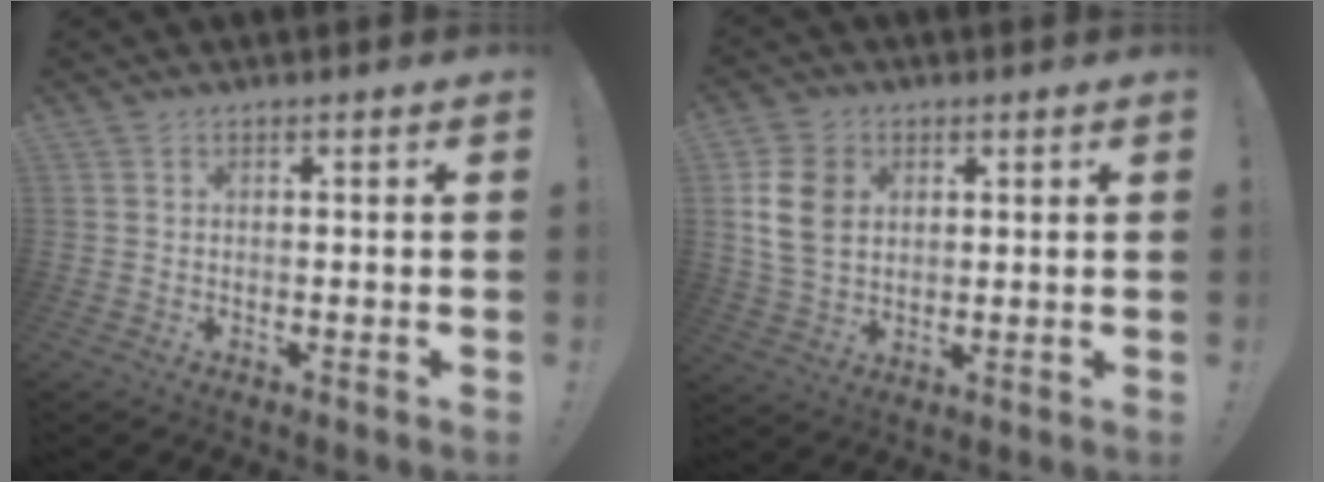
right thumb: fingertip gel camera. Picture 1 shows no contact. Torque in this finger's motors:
{"motor_torque": [0.01, 0.43, 0.05, 0.08, 0.28]}